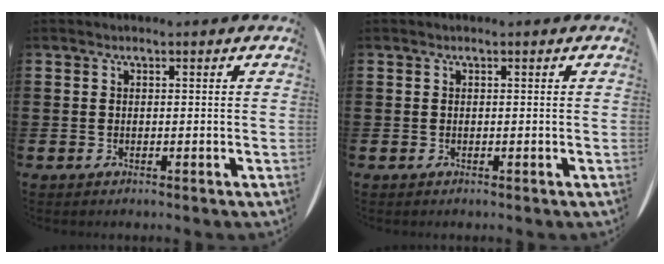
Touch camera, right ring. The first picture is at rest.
{"total": 0.0}